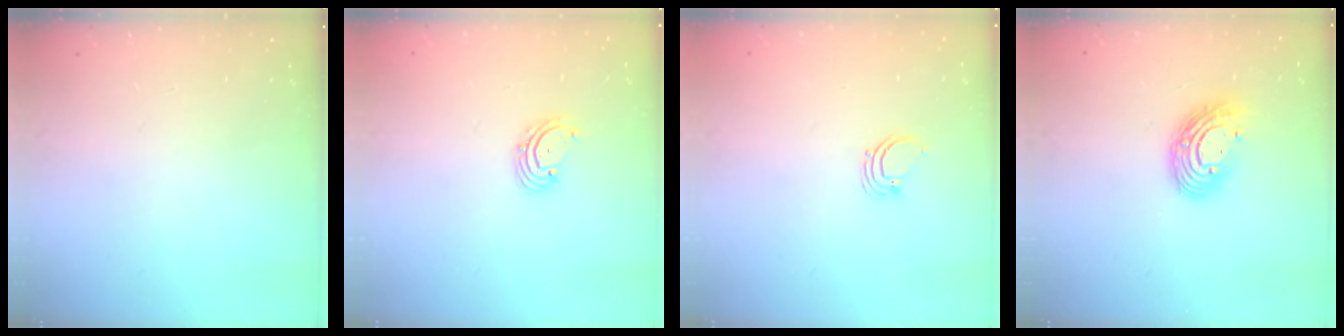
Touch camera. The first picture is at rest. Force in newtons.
{"total": 2.6, "press": 2.5, "slide": 0.6}
{"total": 2.5, "press": 2.5, "slide": 0.1}
{"total": 11.5, "press": 11.5, "slide": 0.2}